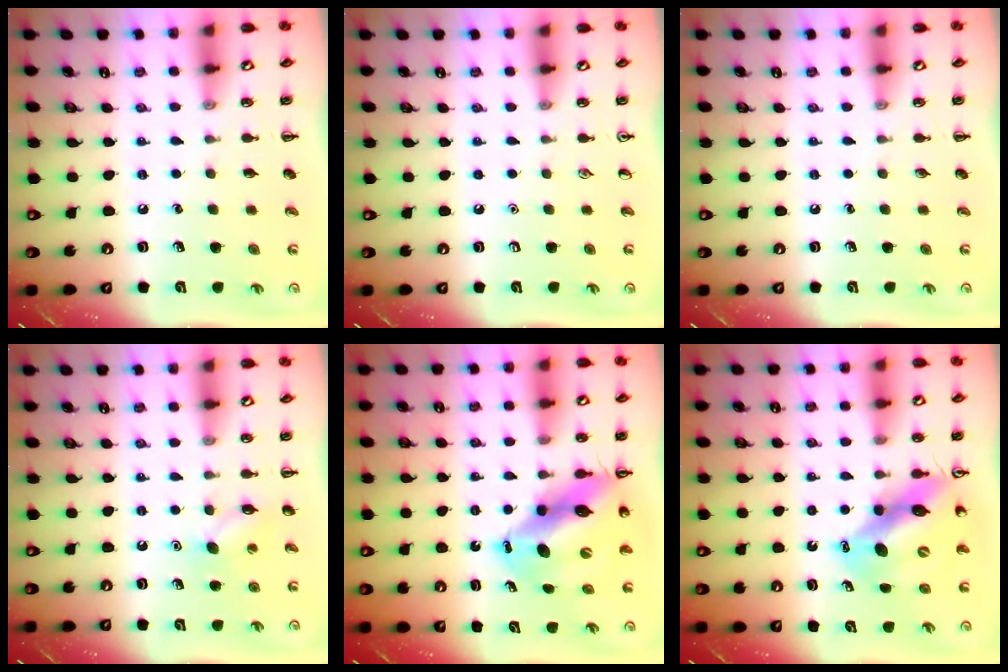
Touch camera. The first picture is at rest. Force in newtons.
{"total": 0.0}
{"total": 0.0}
{"total": 6.4, "press": 6.2, "slide": 1.5}
{"total": 13.0, "press": 12.5, "slide": 3.7}
{"total": 11.0, "press": 10.5, "slide": 3.4}